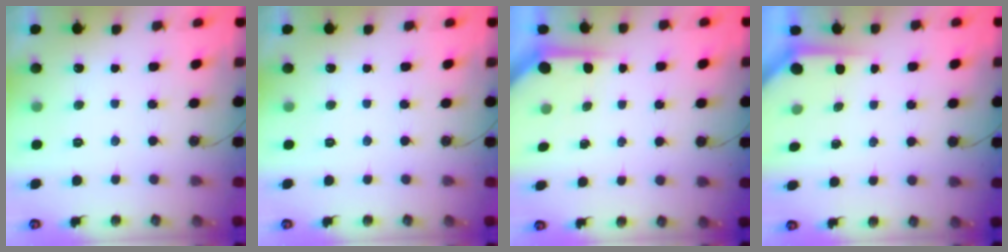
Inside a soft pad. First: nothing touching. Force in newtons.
{"total": 0.0}
{"total": 4.0, "press": 3.9, "slide": 0.4}
{"total": 3.5, "press": 3.5, "slide": 0.2}